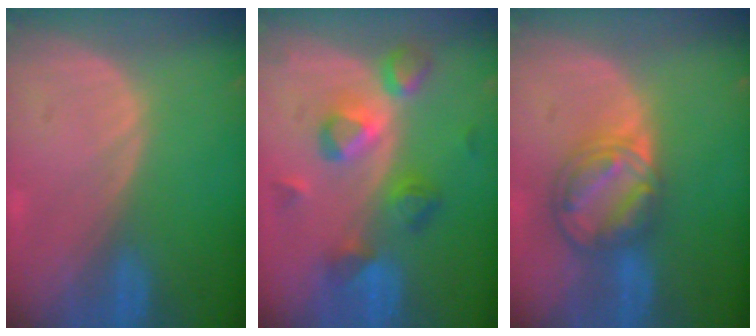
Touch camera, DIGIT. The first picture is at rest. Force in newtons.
{"total": 7.4, "press": 7.4, "slide": 0.8}
{"total": 8.2, "press": 7.1, "slide": 4.1}